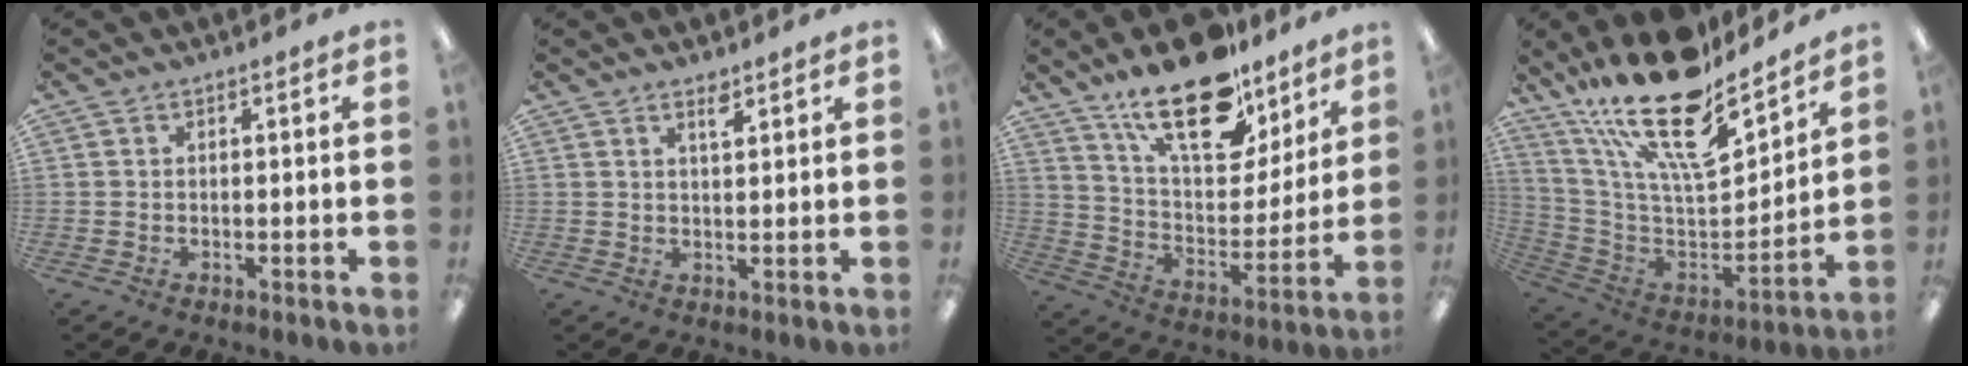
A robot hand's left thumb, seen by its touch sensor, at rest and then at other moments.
{"total": 2.9, "force": [2.3, 0.9, 1.7], "torque": [-0.021, -0.006, 0.037]}
{"total": 22.8, "force": [16.0, 9.9, 13.0], "torque": [-0.210, -0.095, 0.277]}
{"total": 24.0, "force": [17.5, 8.0, 14.4], "torque": [-0.260, -0.121, 0.302]}